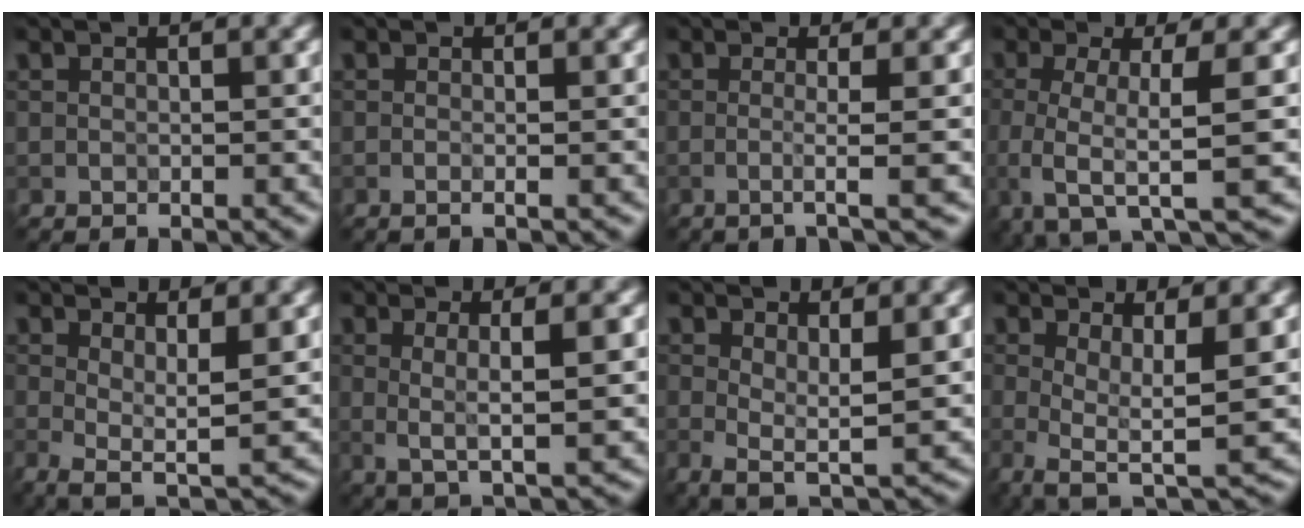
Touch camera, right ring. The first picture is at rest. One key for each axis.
{"total": 1.4, "fx": -0.1, "fy": 0.6, "fz": 1.2, "tx": -0.009, "ty": -0.009, "tz": -0.017}
{"total": 2.8, "fx": -0.3, "fy": 0.6, "fz": 2.7, "tx": -0.039, "ty": -0.007, "tz": -0.018}
{"total": 6.0, "fx": -1.1, "fy": 1.7, "fz": 5.6, "tx": -0.090, "ty": -0.015, "tz": -0.030}
{"total": 3.6, "fx": 0.7, "fy": 1.0, "fz": 3.4, "tx": -0.056, "ty": -0.012, "tz": 0.010}
{"total": 4.2, "fx": 0.4, "fy": 0.9, "fz": 4.1, "tx": -0.069, "ty": -0.006, "tz": 0.008}
{"total": 3.1, "fx": 0.7, "fy": 1.0, "fz": 2.9, "tx": -0.049, "ty": -0.011, "tz": 0.012}
{"total": 4.8, "fx": -0.1, "fy": 1.3, "fz": 4.6, "tx": -0.074, "ty": -0.009, "tz": -0.005}